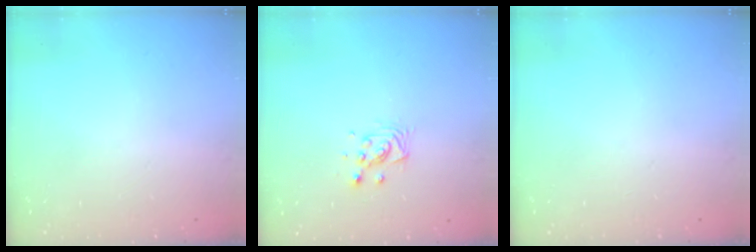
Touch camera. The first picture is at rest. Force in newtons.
{"total": 5.2, "press": 5.2, "slide": 0.1}
{"total": 0.0}